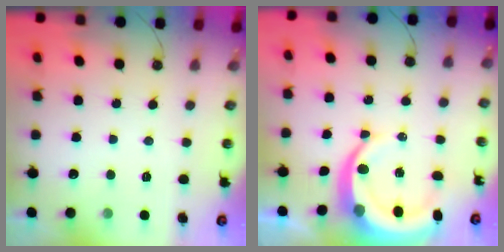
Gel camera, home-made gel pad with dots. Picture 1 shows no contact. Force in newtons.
{"total": 11.1, "press": 11.1, "slide": 1.3}